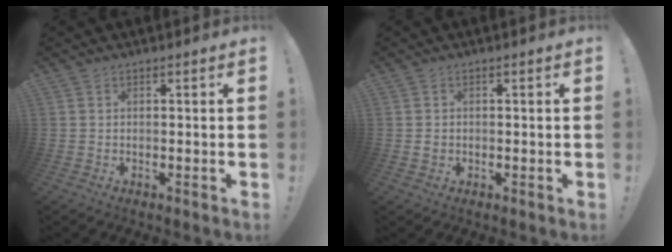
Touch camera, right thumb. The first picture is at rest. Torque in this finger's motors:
{"motor_torque": [-0.01, 0.11, 0.36, -0.28, 0.00]}